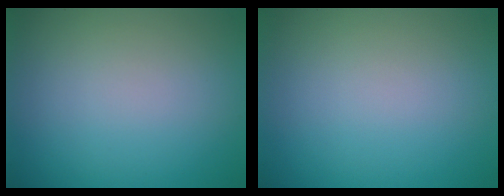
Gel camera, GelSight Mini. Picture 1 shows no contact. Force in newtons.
{"total": 0.0}